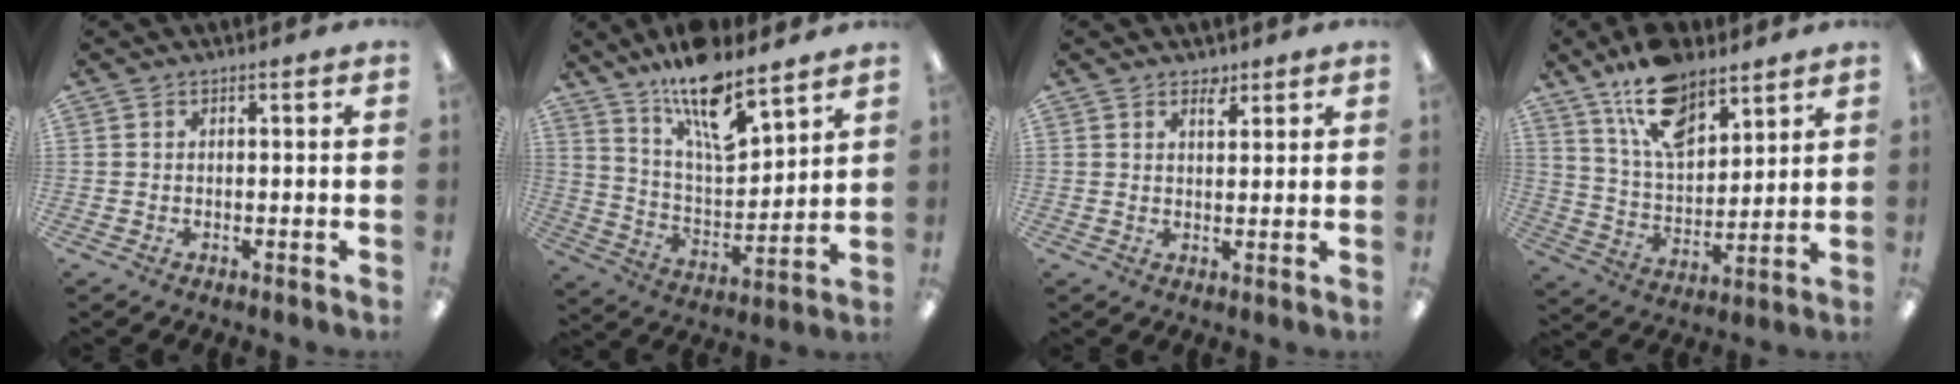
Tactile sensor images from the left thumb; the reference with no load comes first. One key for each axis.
{"total": 15.9, "fx": 12.5, "fy": 4.5, "fz": 8.7, "tx": -0.154, "ty": -0.080, "tz": 0.215}
{"total": 2.9, "fx": 2.3, "fy": 1.3, "fz": 1.2, "tx": 0.005, "ty": -0.017, "tz": 0.035}
{"total": 15.3, "fx": 10.6, "fy": 7.3, "fz": 8.2, "tx": -0.147, "ty": -0.052, "tz": 0.193}